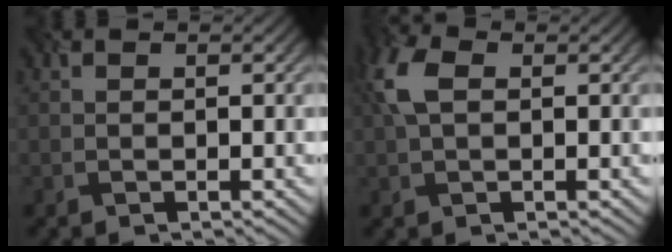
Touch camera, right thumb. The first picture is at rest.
{"total": 4.1, "force": [1.1, 2.5, 3.1], "torque": [-0.087, 0.010, 0.020]}